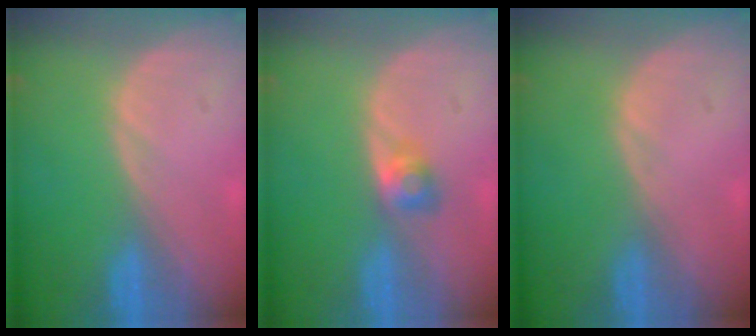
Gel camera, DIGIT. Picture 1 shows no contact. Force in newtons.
{"total": 2.6, "press": 2.4, "slide": 1.0}
{"total": 0.0}